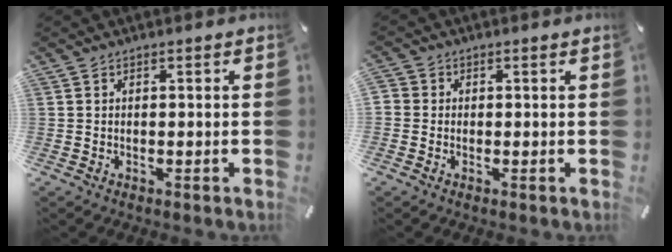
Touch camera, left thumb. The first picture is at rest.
{"total": 1.1, "force": [-0.2, 1.1, 0.1], "torque": [0.000, 0.005, -0.007]}